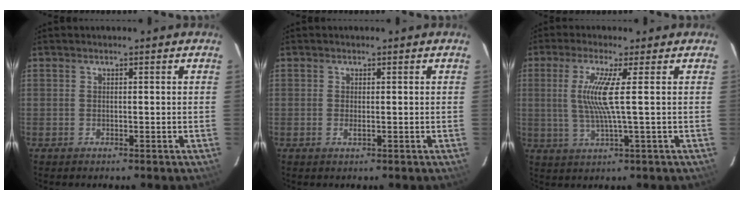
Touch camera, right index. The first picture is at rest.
{"total": 0.8, "force": [-0.1, 0.2, 0.8], "torque": [-0.014, -0.001, -0.002]}
{"total": 7.0, "force": [1.0, -1.1, 6.9], "torque": [-0.135, -0.007, 0.021]}